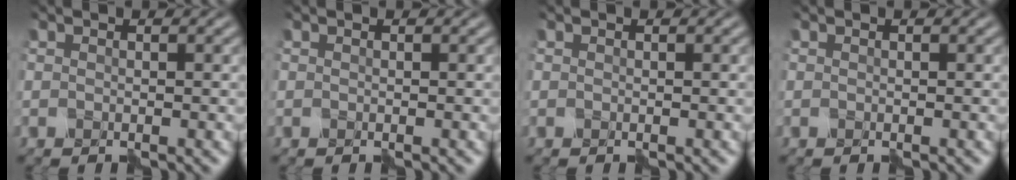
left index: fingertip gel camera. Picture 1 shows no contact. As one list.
[{"total": 0.0}, {"total": 0.0}, {"total": 0.0}]